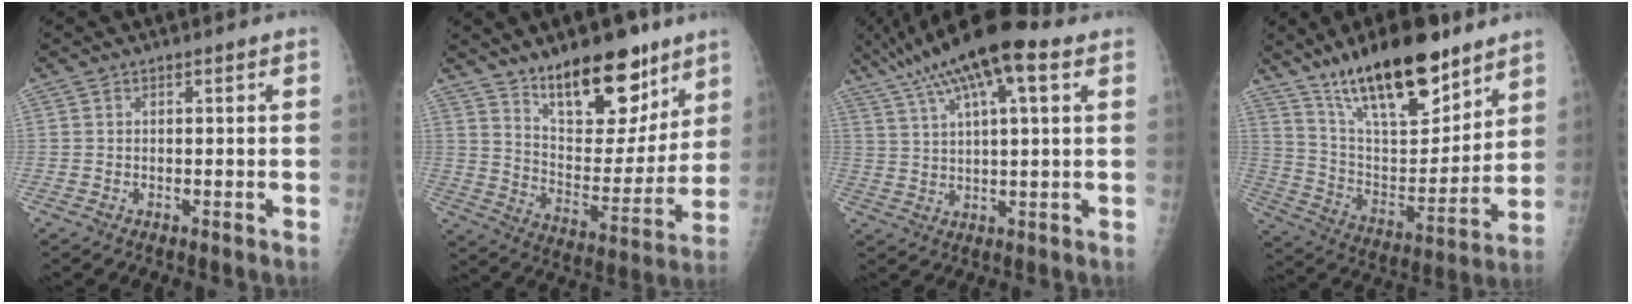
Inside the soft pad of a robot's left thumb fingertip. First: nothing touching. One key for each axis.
{"total": 19.1, "fx": 12.8, "fy": 8.4, "fz": 11.3, "tx": -0.114, "ty": -0.089, "tz": 0.210}
{"total": 16.1, "fx": 8.7, "fy": 4.4, "fz": 12.8, "tx": -0.231, "ty": 0.013, "tz": 0.150}
{"total": 22.5, "fx": 15.8, "fy": 7.9, "fz": 14.0, "tx": -0.191, "ty": -0.076, "tz": 0.275}